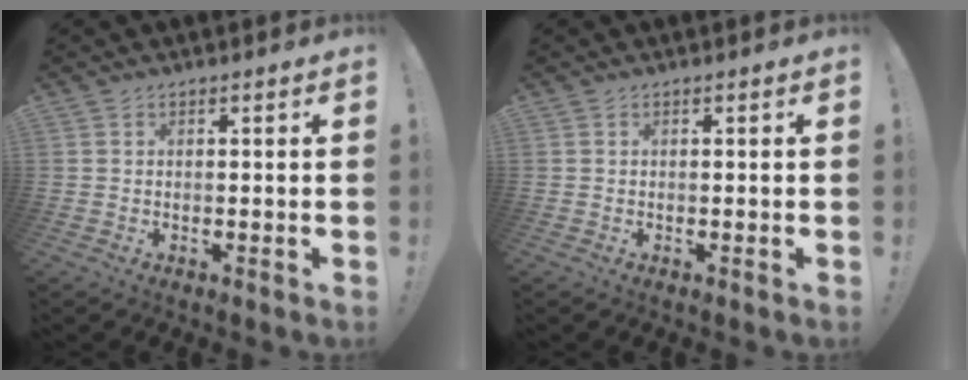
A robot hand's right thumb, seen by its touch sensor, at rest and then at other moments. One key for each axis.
{"total": 0.0}